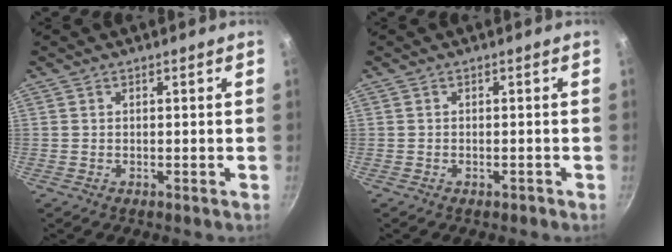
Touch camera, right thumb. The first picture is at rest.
{"total": 0.6, "force": [-0.5, 0.3, 0.2], "torque": [-0.008, 0.009, -0.004]}